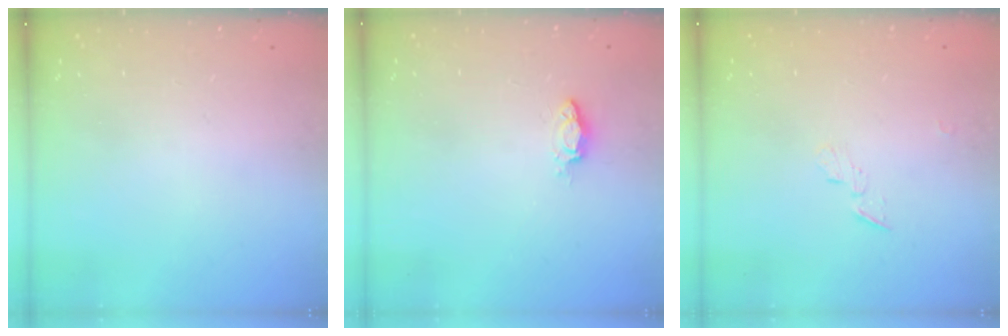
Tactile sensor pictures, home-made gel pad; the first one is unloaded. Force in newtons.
{"total": 2.8, "press": 2.8, "slide": 0.4}
{"total": 3.3, "press": 3.3, "slide": 0.3}